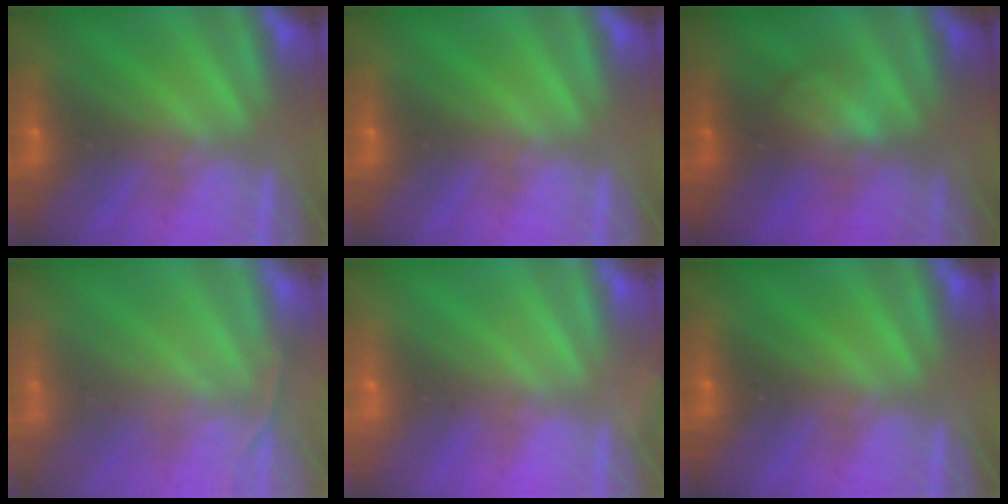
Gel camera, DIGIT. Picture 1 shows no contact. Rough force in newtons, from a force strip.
{"total": 0.0}
{"total": 2.0}
{"total": 1.6}
{"total": 2.3}
{"total": 0.0}